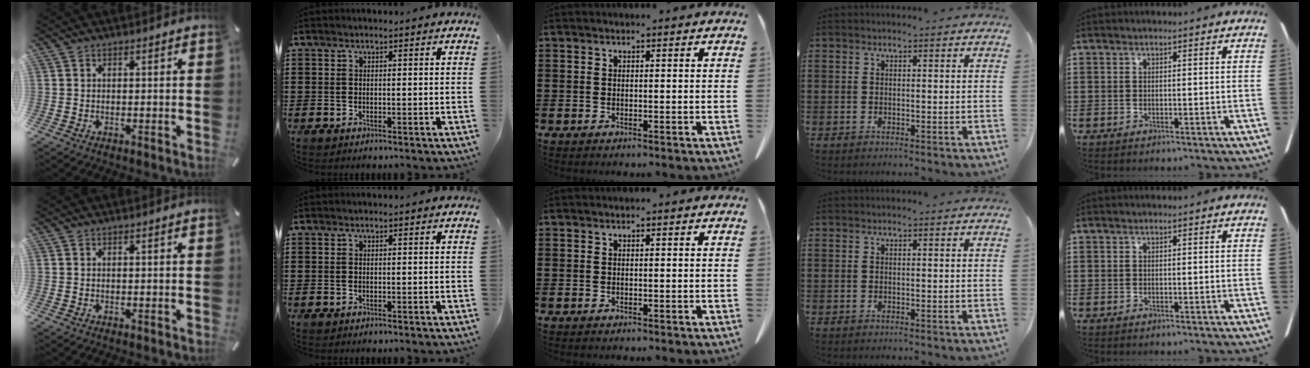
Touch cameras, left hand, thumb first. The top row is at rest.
{}